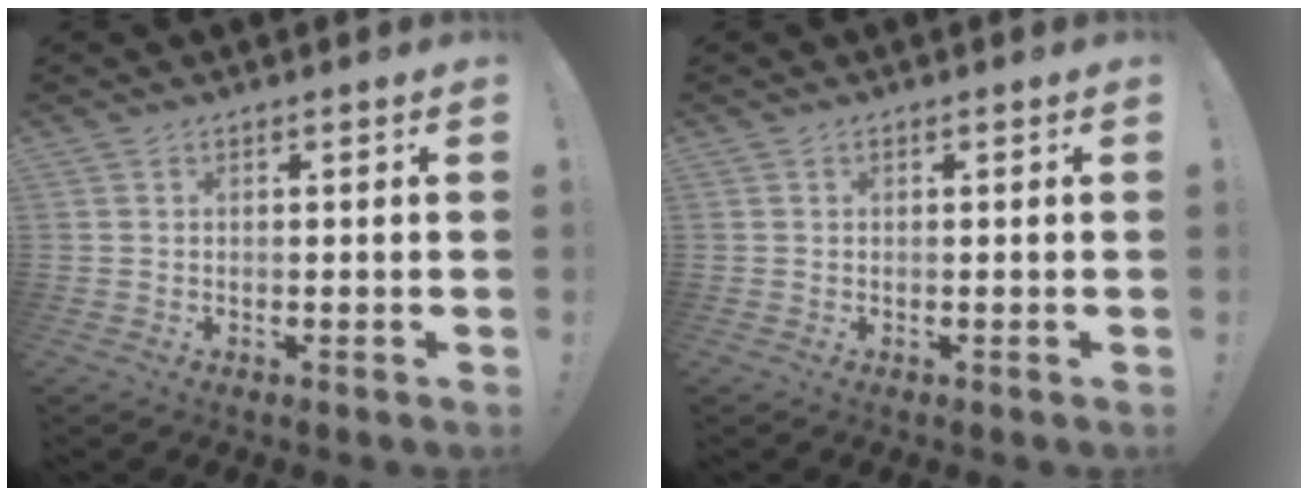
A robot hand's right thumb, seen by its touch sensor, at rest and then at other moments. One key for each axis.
{"total": 0.0}